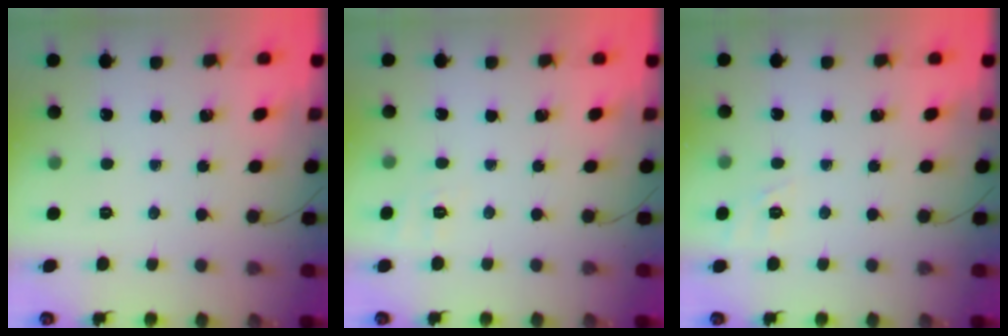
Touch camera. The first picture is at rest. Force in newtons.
{"total": 4.9, "press": 4.5, "slide": 1.9}
{"total": 1.8, "press": 1.0, "slide": 1.5}